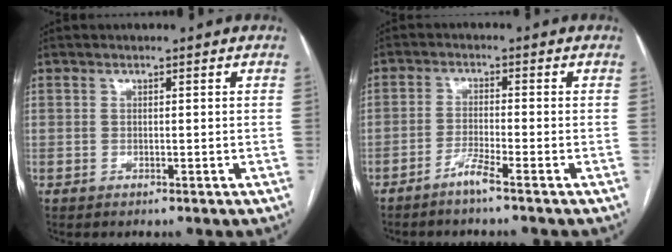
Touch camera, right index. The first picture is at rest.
{"total": 3.2, "force": [-2.4, -0.7, 1.9], "torque": [-0.042, -0.006, -0.053]}